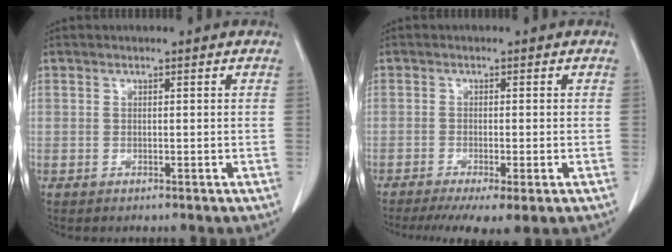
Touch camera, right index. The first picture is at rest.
{"total": 7.7, "force": [-5.2, 1.1, 5.6], "torque": [-0.080, -0.020, -0.082]}